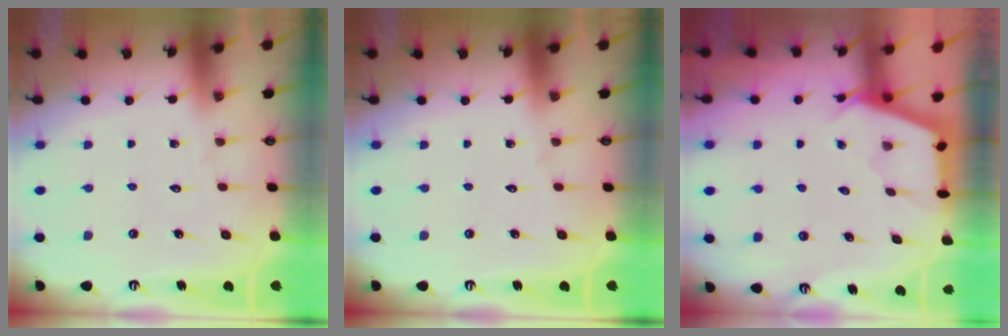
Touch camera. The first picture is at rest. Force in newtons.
{"total": 0.0}
{"total": 2.6, "press": 2.6, "slide": 0.3}